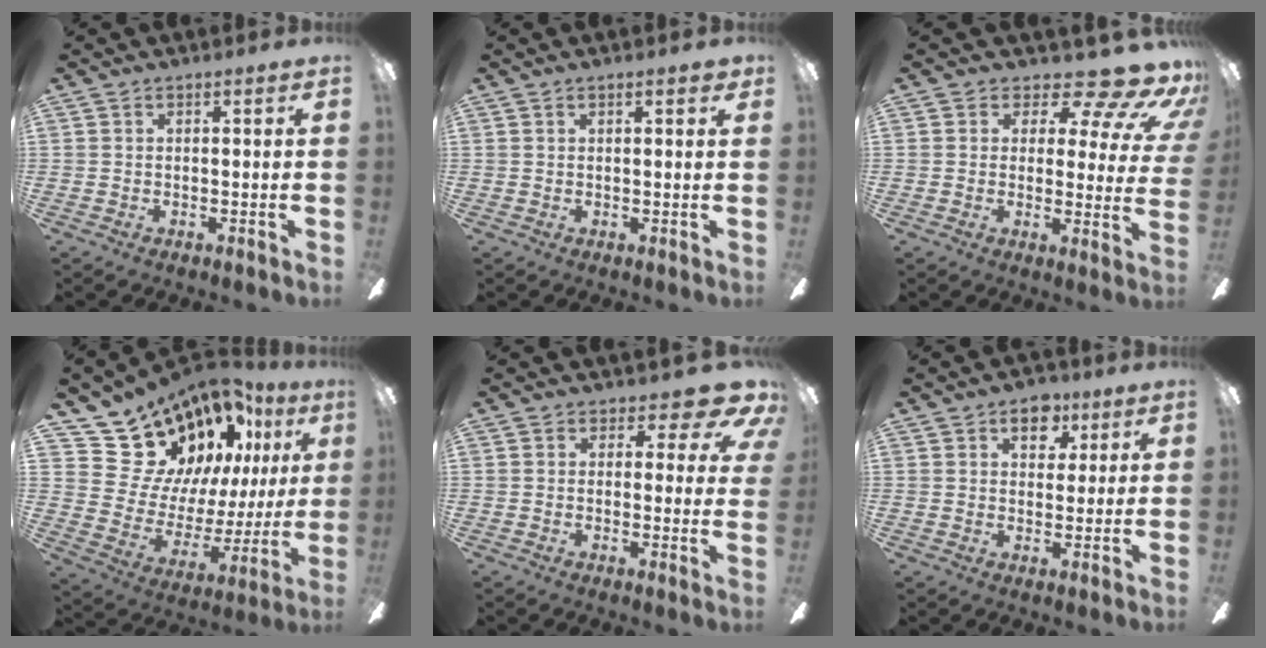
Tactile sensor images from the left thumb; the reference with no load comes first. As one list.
[{"total": 2.2, "force": [1.3, 0.5, 1.8], "torque": [-0.030, 0.000, 0.019]}, {"total": 13.2, "force": [9.5, 4.6, 7.8], "torque": [-0.115, -0.073, 0.163]}, {"total": 19.8, "force": [16.2, 10.4, 4.6], "torque": [-0.080, -0.135, 0.321]}, {"total": 9.5, "force": [5.9, 4.1, 6.2], "torque": [-0.068, -0.038, 0.103]}, {"total": 7.1, "force": [4.0, 4.5, 3.7], "torque": [-0.027, -0.013, 0.064]}]